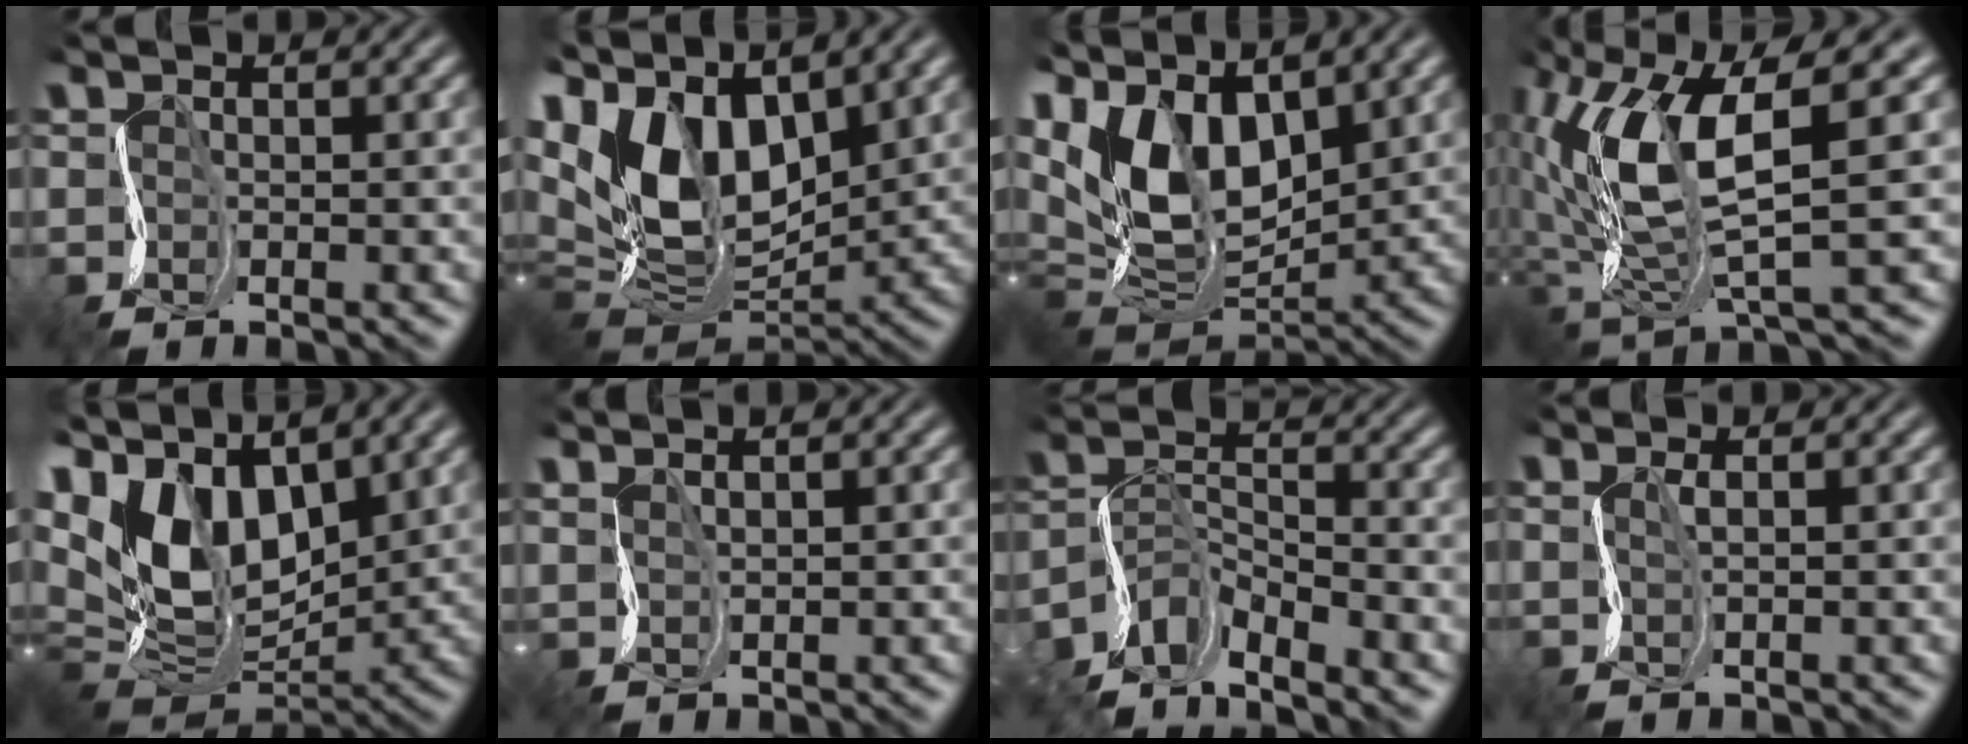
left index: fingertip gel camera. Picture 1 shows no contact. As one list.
[{"total": 12.1, "force": [5.9, 6.7, 8.1], "torque": [-0.172, 0.020, 0.103]}, {"total": 10.2, "force": [4.9, 5.7, 7.0], "torque": [-0.148, 0.012, 0.082]}, {"total": 8.2, "force": [1.9, 2.9, 7.4], "torque": [-0.164, 0.002, 0.041]}, {"total": 11.1, "force": [6.0, 6.1, 7.1], "torque": [-0.158, 0.022, 0.104]}, {"total": 1.8, "force": [1.6, -0.3, -0.6], "torque": [0.012, 0.008, 0.033]}, {"total": 6.4, "force": [-5.3, 2.3, 2.6], "torque": [-0.050, 0.005, -0.110]}, {"total": 0.9, "force": [0.8, -0.2, 0.3], "torque": [-0.008, 0.006, 0.015]}]